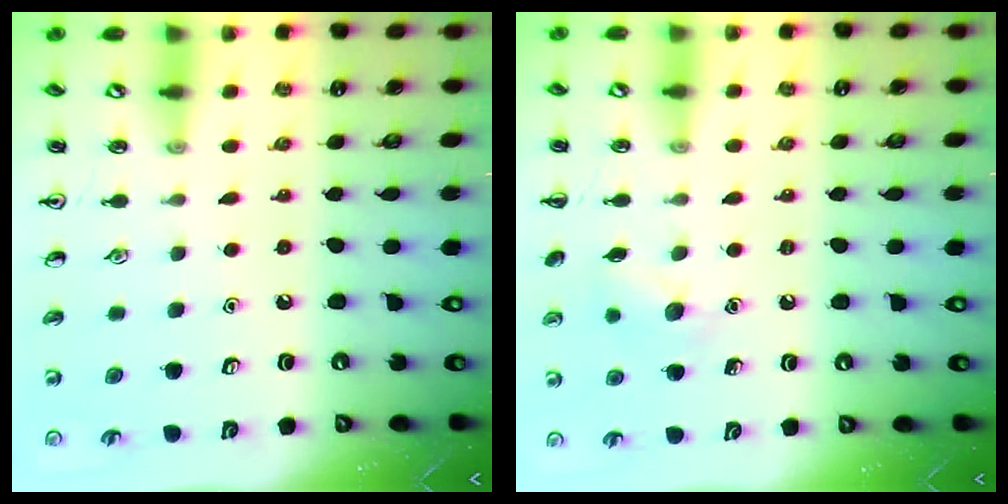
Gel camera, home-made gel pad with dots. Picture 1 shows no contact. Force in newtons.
{"total": 8.2, "press": 8.0, "slide": 1.9}